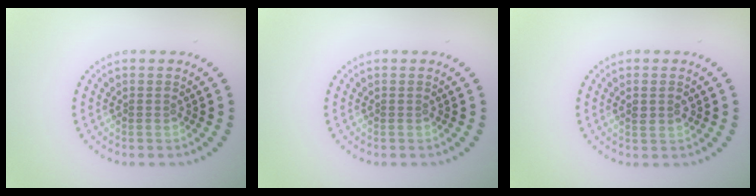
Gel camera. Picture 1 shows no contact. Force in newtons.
{"total": 0.0}
{"total": 1.4, "press": 1.4, "slide": 0.5}